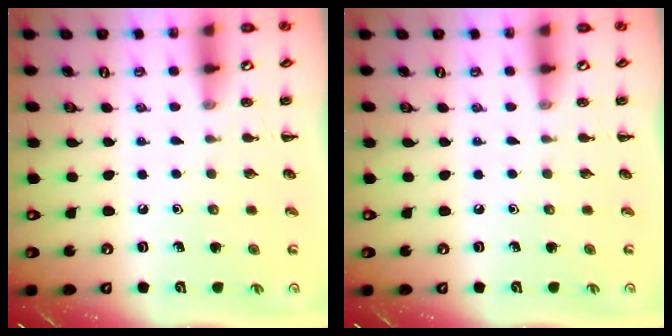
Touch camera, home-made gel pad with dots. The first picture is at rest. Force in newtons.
{"total": 0.0}